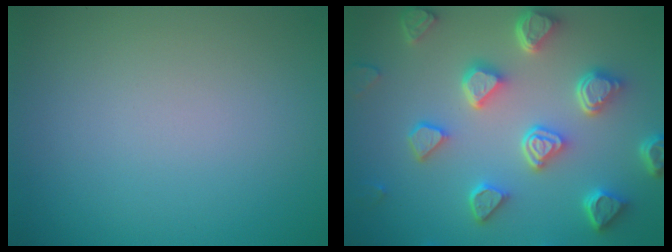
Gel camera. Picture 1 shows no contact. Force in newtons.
{"total": 6.7, "press": 5.3, "slide": 4.1}